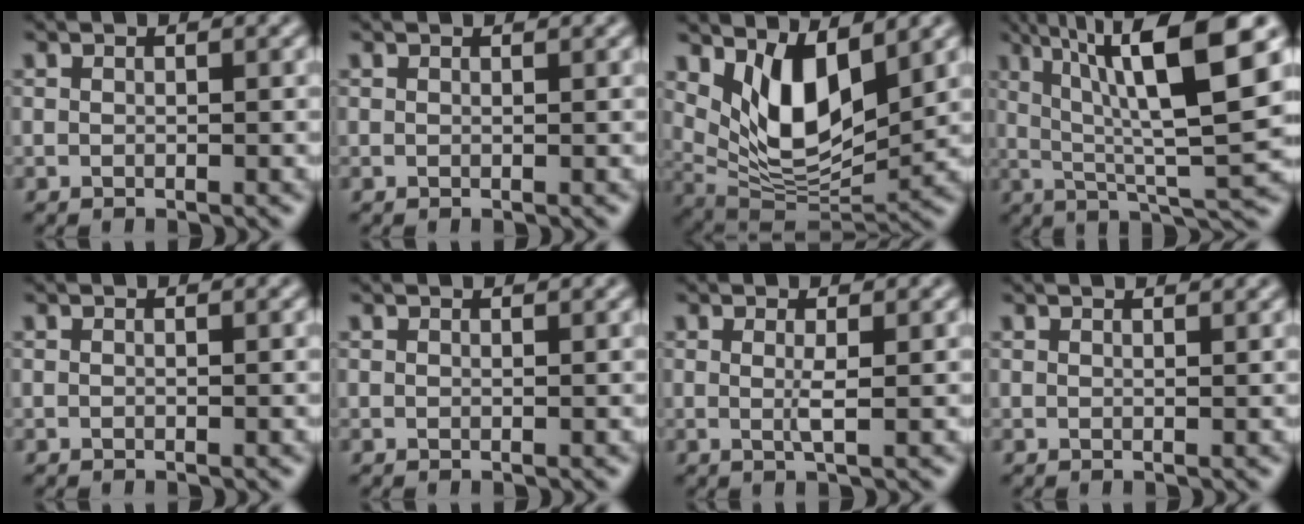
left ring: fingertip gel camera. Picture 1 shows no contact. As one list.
[{"total": 0.5, "force": [0.5, 0.1, 0.0], "torque": [-0.001, -0.001, 0.003]}, {"total": 7.6, "force": [2.9, 3.6, 6.1], "torque": [-0.118, -0.022, 0.062]}, {"total": 11.7, "force": [4.2, 2.5, 10.6], "torque": [-0.163, 0.014, 0.076]}, {"total": 0.0}, {"total": 0.8, "force": [0.8, 0.2, 0.2], "torque": [-0.002, 0.001, 0.003]}, {"total": 1.0, "force": [0.0, -0.1, 1.0], "torque": [-0.028, -0.004, 0.003]}, {"total": 1.8, "force": [1.5, 0.6, 0.7], "torque": [0.003, 0.008, 0.003]}]